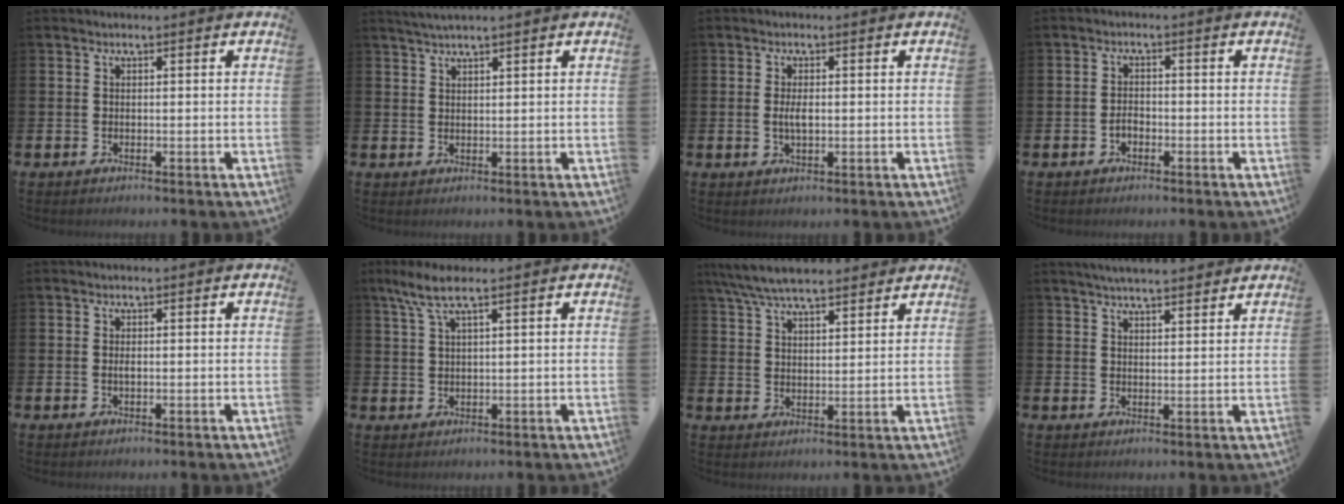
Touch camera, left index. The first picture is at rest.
{"total": 1.9, "force": [1.8, 0.0, 0.7], "torque": [-0.024, 0.002, 0.034]}
{"total": 2.3, "force": [-0.2, 1.0, 2.1], "torque": [-0.040, 0.002, -0.005]}
{"total": 1.5, "force": [-0.6, 1.1, 0.9], "torque": [-0.014, 0.000, -0.014]}
{"total": 0.5, "force": [-0.2, 0.2, 0.5], "torque": [-0.010, -0.001, -0.003]}
{"total": 5.0, "force": [3.2, 1.0, 3.7], "torque": [-0.085, 0.004, 0.057]}
{"total": 7.1, "force": [6.6, 1.4, 2.2], "torque": [-0.071, -0.020, 0.123]}
{"total": 4.1, "force": [4.0, 0.3, 0.9], "torque": [-0.025, -0.014, 0.073]}